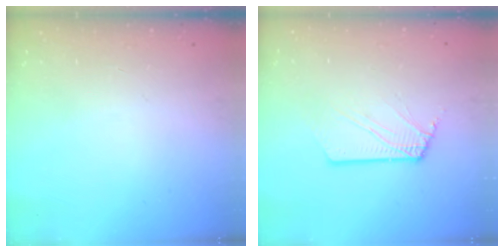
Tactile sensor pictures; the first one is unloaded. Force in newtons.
{"total": 2.5, "press": 2.5, "slide": 0.3}